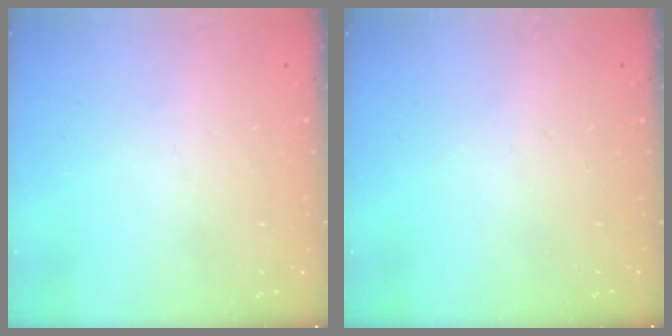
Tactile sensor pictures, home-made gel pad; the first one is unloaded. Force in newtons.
{"total": 0.0}